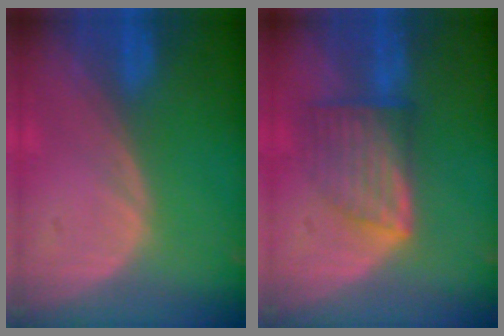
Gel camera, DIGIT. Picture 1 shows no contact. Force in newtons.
{"total": 7.3, "press": 6.6, "slide": 3.2}